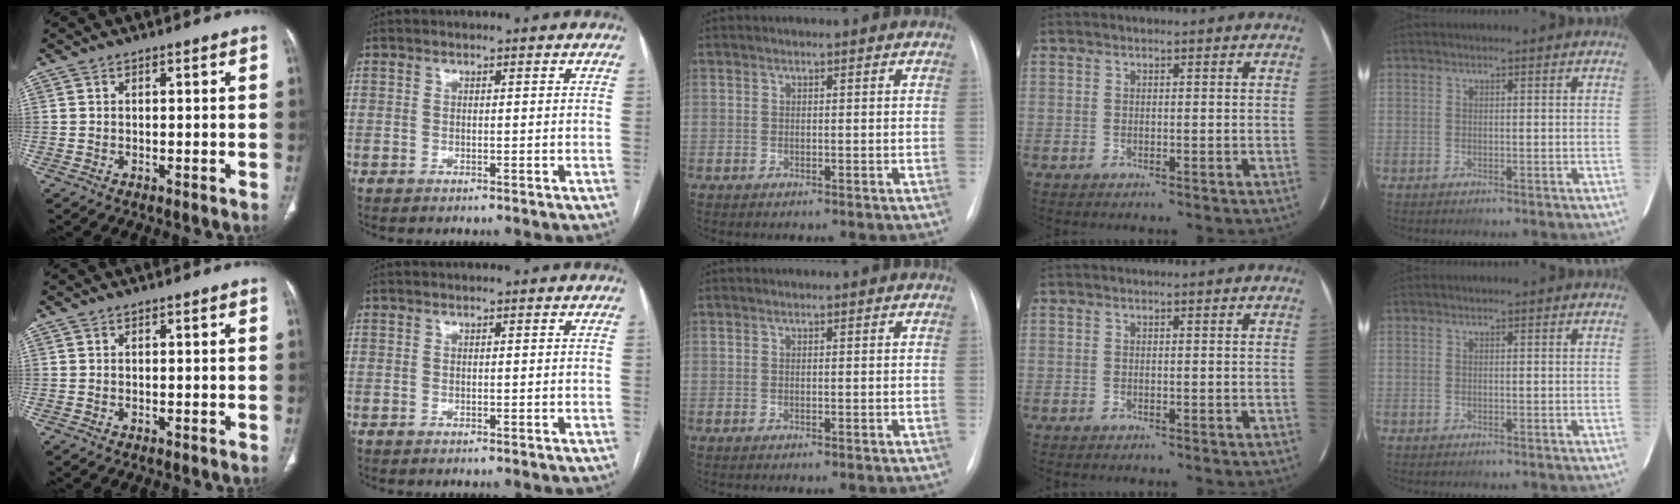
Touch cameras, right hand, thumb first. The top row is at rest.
{}